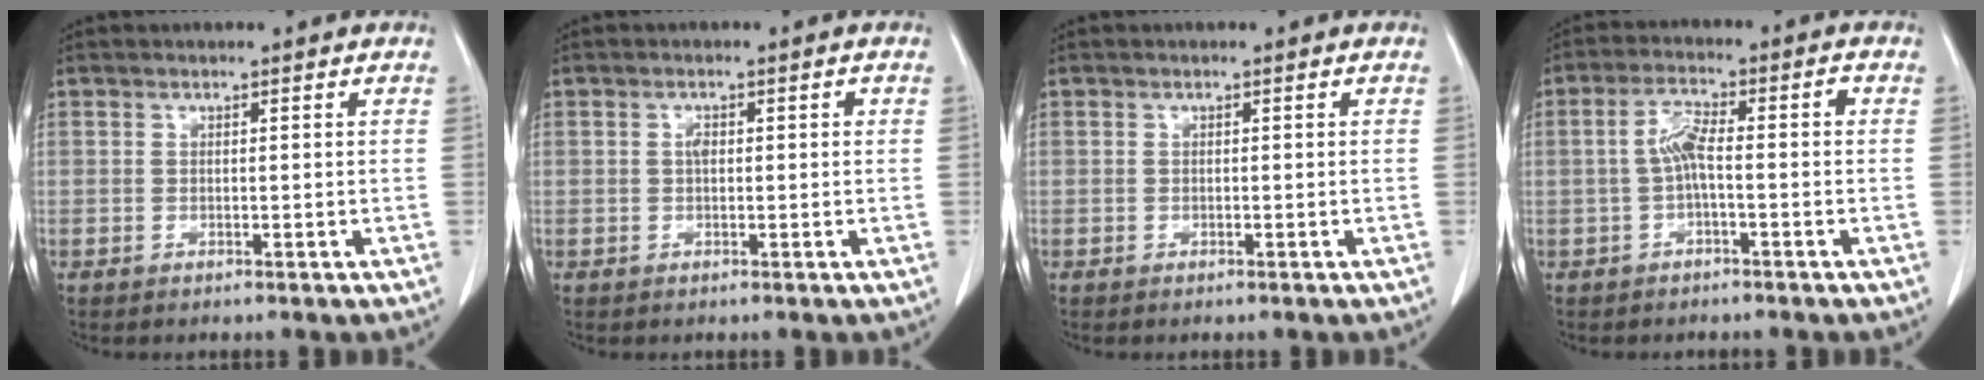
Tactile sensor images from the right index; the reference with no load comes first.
{"total": 1.7, "force": [0.2, 0.9, 1.4], "torque": [-0.026, 0.009, 0.004]}
{"total": 0.0}
{"total": 5.1, "force": [-0.6, 1.2, 4.9], "torque": [-0.100, 0.023, -0.010]}